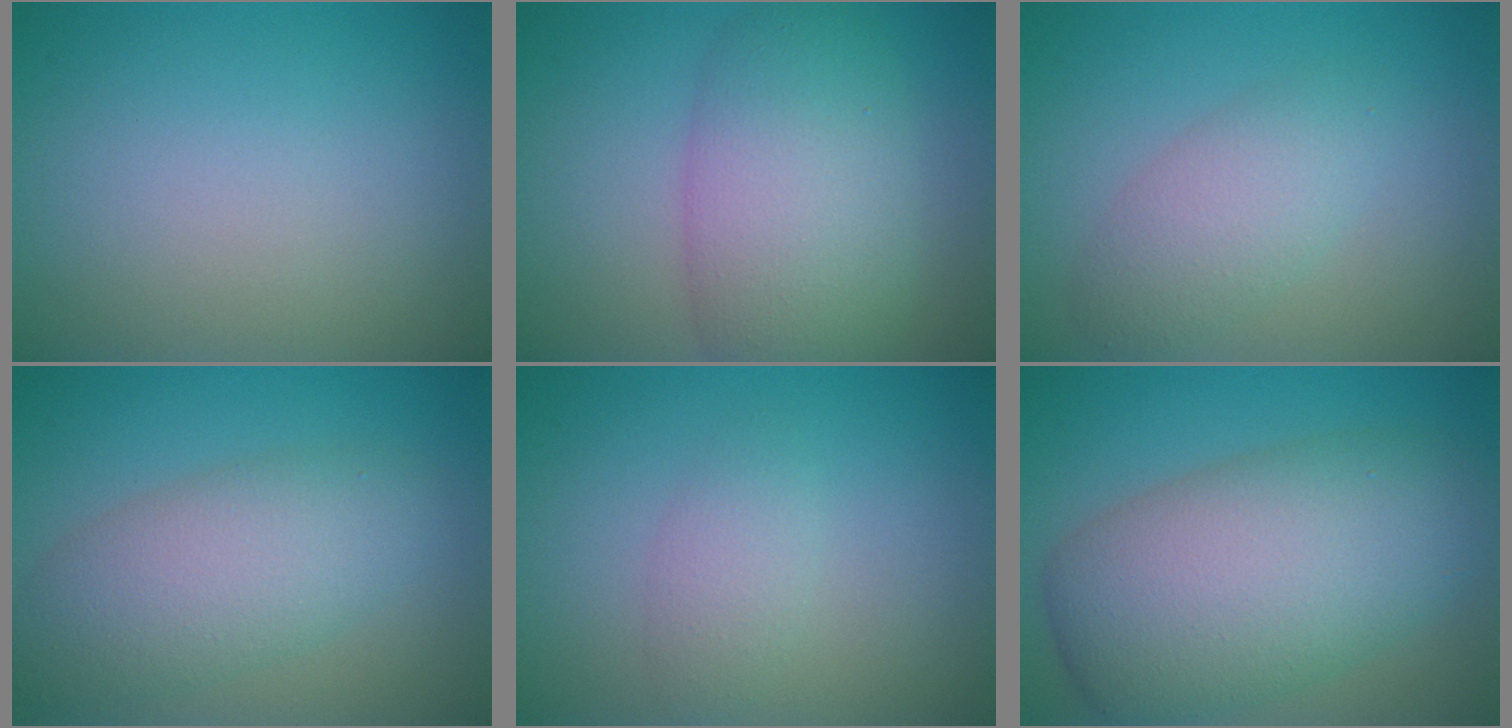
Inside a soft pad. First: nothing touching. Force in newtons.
{"total": 7.5, "press": 7.4, "slide": 0.2}
{"total": 3.3, "press": 3.3, "slide": 0.2}
{"total": 5.6, "press": 5.6, "slide": 0.3}
{"total": 2.3, "press": 2.3, "slide": 0.0}
{"total": 10.2, "press": 10.1, "slide": 0.5}